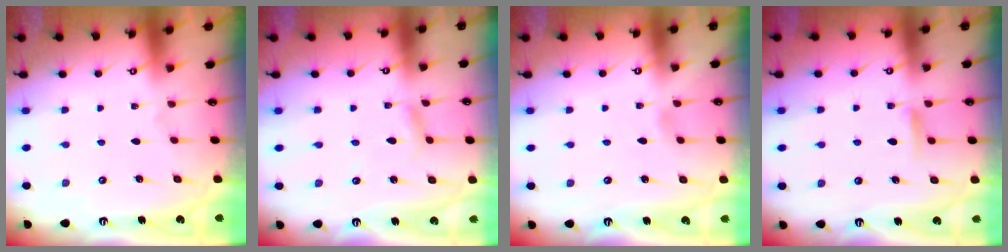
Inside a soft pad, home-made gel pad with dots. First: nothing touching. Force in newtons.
{"total": 3.3, "press": 3.2, "slide": 0.4}
{"total": 2.6, "press": 2.6, "slide": 0.3}
{"total": 6.2, "press": 6.2, "slide": 0.7}